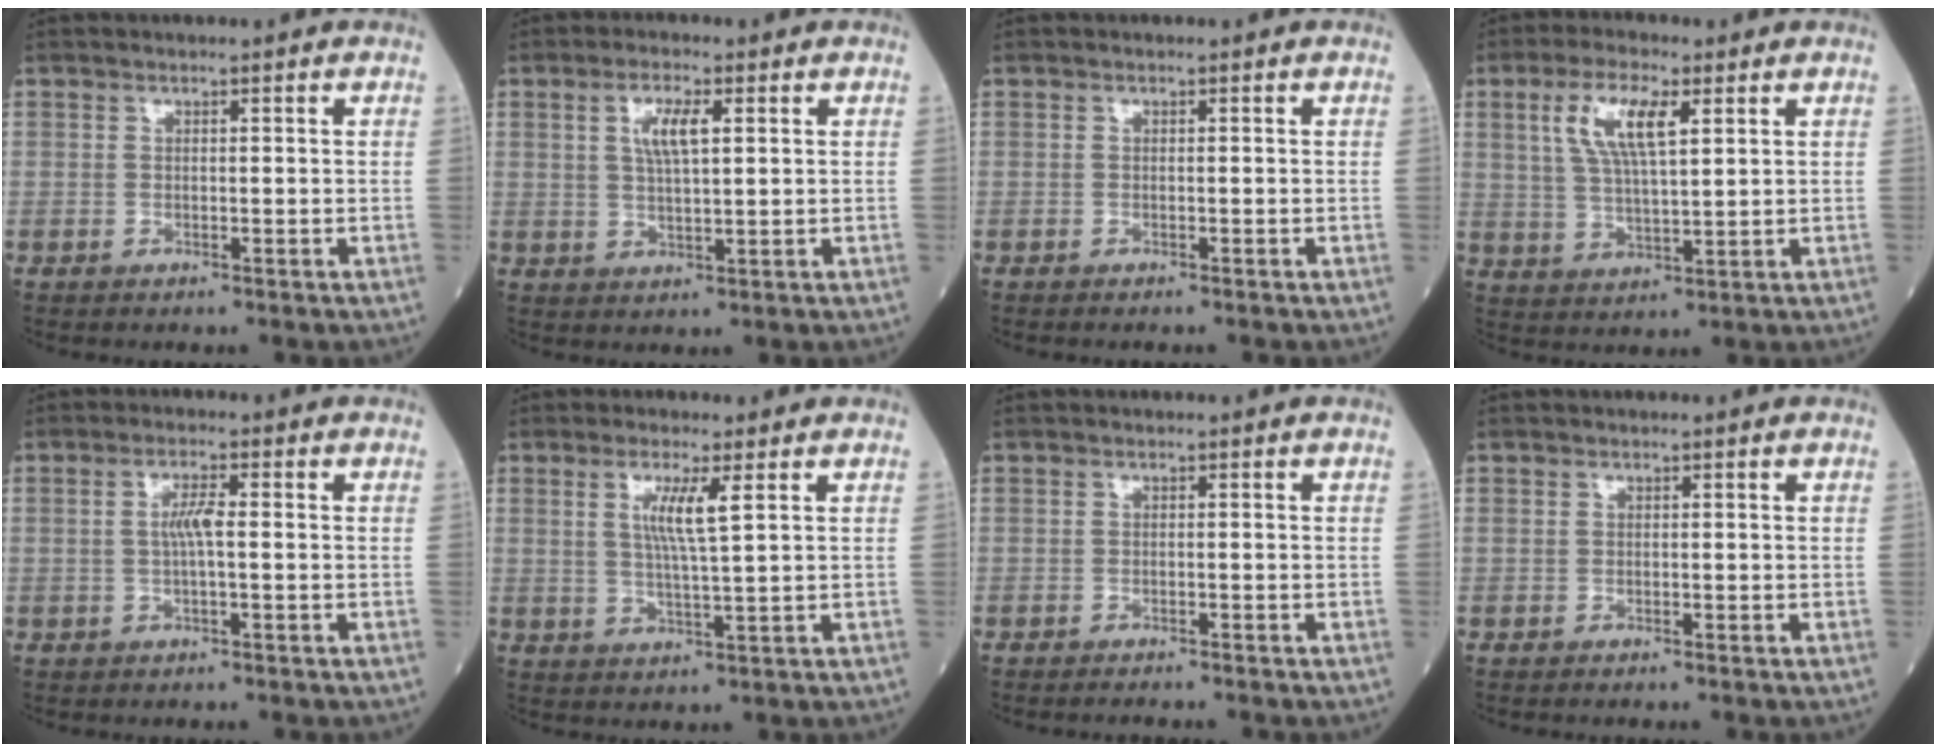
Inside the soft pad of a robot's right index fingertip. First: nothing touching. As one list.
[{"total": 4.7, "force": [1.5, 1.1, 4.4], "torque": [-0.088, 0.005, 0.031]}, {"total": 1.1, "force": [-1.0, 0.0, 0.4], "torque": [-0.004, 0.000, -0.012]}, {"total": 8.2, "force": [3.2, 2.1, 7.3], "torque": [-0.150, 0.011, 0.064]}, {"total": 3.2, "force": [0.1, 0.3, 3.2], "torque": [-0.064, 0.004, 0.000]}, {"total": 5.0, "force": [1.7, -0.2, 4.7], "torque": [-0.092, -0.003, 0.033]}, {"total": 2.4, "force": [-2.3, 0.0, 0.8], "torque": [-0.009, -0.003, -0.028]}, {"total": 0.0}]